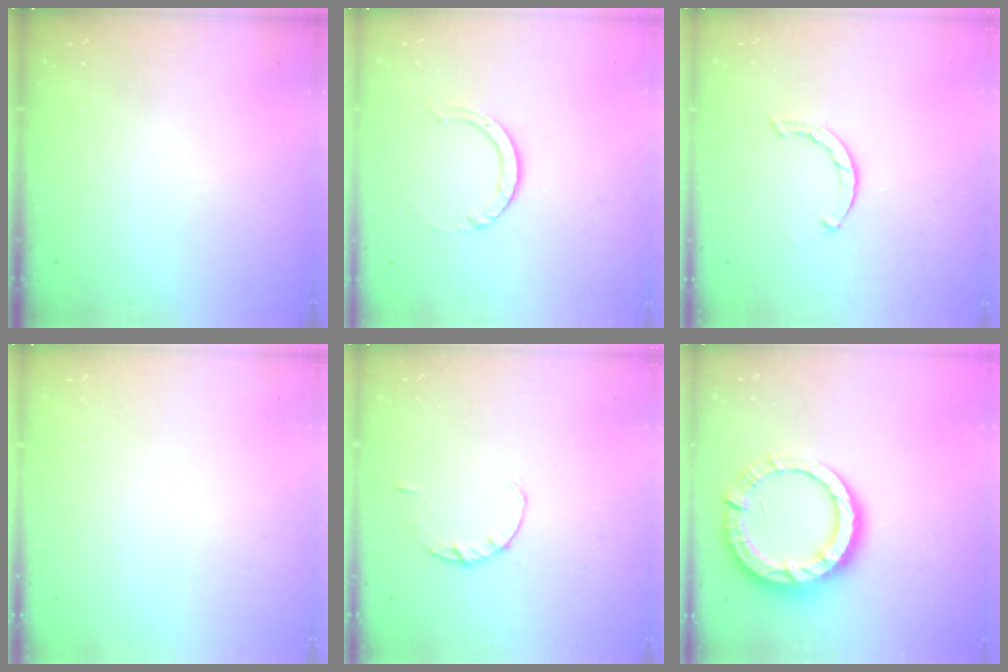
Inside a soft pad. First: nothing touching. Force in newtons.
{"total": 3.6, "press": 3.6, "slide": 0.4}
{"total": 1.7, "press": 1.6, "slide": 0.3}
{"total": 2.6, "press": 2.6, "slide": 0.2}
{"total": 1.8, "press": 1.8, "slide": 0.3}
{"total": 12.5, "press": 12.4, "slide": 0.9}